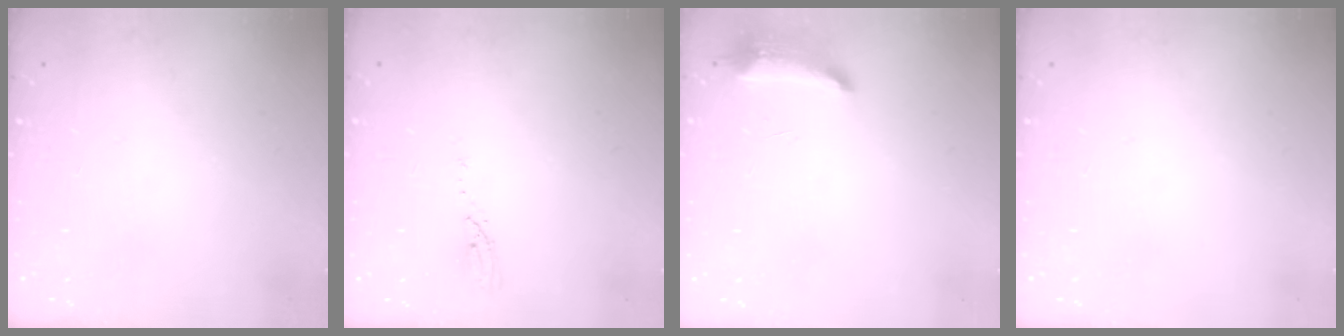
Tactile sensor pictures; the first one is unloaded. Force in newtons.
{"total": 3.0, "press": 2.9, "slide": 0.3}
{"total": 8.5, "press": 8.4, "slide": 1.6}
{"total": 0.0}